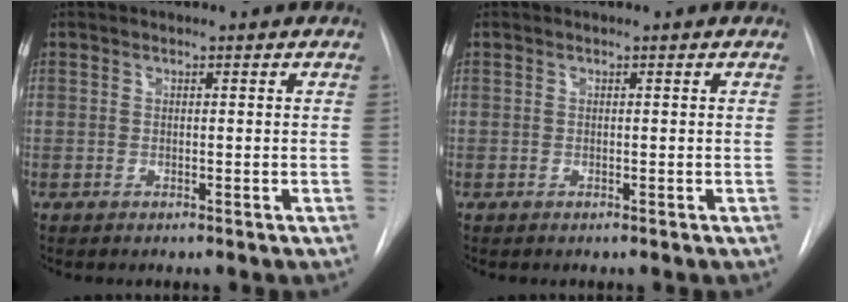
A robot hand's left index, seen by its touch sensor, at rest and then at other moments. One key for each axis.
{"total": 0.0}